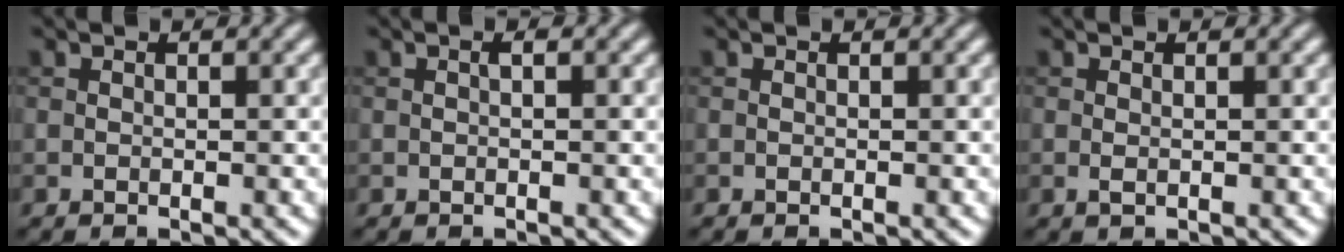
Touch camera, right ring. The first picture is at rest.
{"total": 0.5, "force": [0.1, 0.1, 0.5], "torque": [-0.011, 0.004, 0.003]}
{"total": 0.0}
{"total": 0.5, "force": [0.1, 0.2, 0.5], "torque": [-0.011, -0.001, 0.001]}